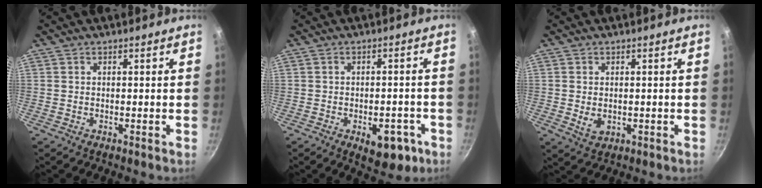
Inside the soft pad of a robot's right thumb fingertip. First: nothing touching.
{"total": 8.2, "force": [-3.3, 4.5, 6.0], "torque": [-0.042, 0.018, -0.032]}
{"total": 3.4, "force": [0.0, 2.5, 2.3], "torque": [-0.040, -0.009, 0.006]}